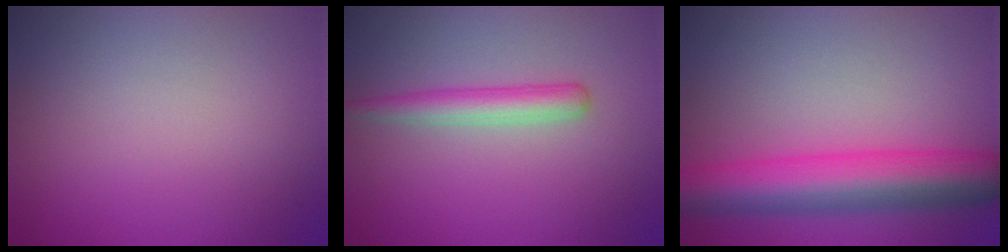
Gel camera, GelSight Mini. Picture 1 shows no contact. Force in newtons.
{"total": 2.5, "press": 2.5, "slide": 0.1}
{"total": 7.8, "press": 7.8, "slide": 0.1}